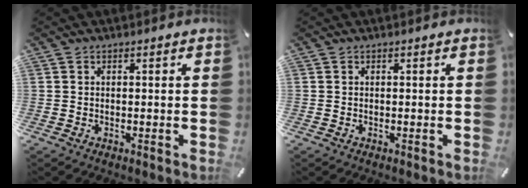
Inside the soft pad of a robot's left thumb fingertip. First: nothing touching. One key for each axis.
{"total": 0.0}